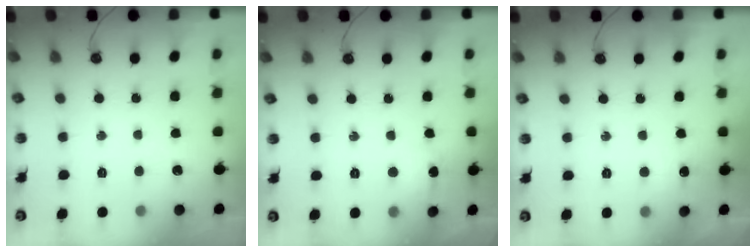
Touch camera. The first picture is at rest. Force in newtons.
{"total": 6.4, "press": 6.4, "slide": 0.4}
{"total": 4.6, "press": 4.5, "slide": 0.7}